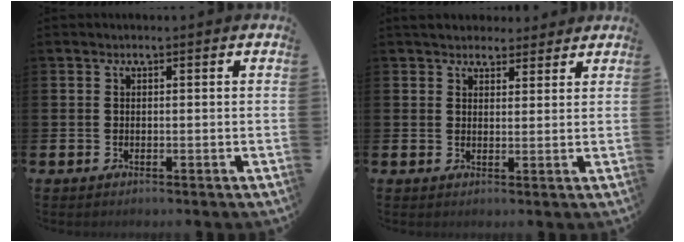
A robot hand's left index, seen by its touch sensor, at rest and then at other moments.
{"total": 4.1, "force": [3.8, 1.4, 0.0], "torque": [-0.001, -0.014, 0.069]}